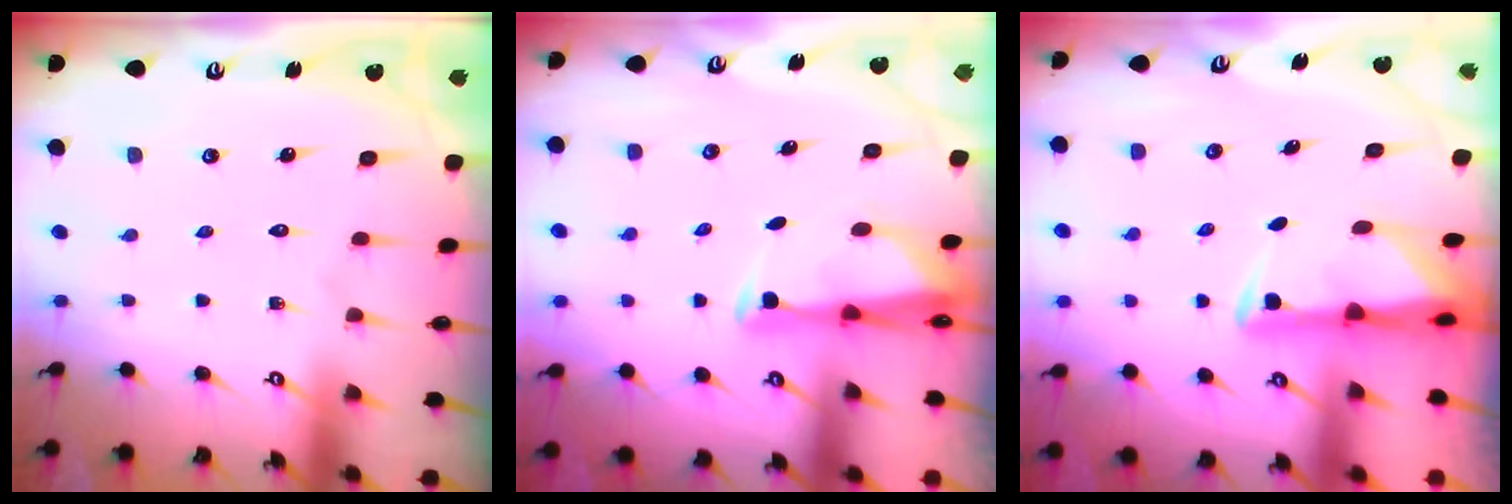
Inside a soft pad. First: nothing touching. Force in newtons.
{"total": 3.0, "press": 2.9, "slide": 0.8}
{"total": 3.0, "press": 2.9, "slide": 0.6}